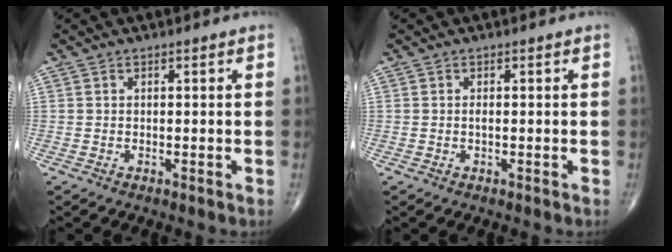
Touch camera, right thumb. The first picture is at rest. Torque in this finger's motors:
{"motor_torque": [0.69, 0.47, 0.10, -0.29, 0.07]}